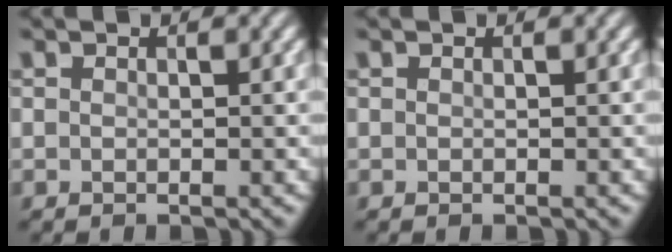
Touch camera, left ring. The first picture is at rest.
{"total": 0.0}